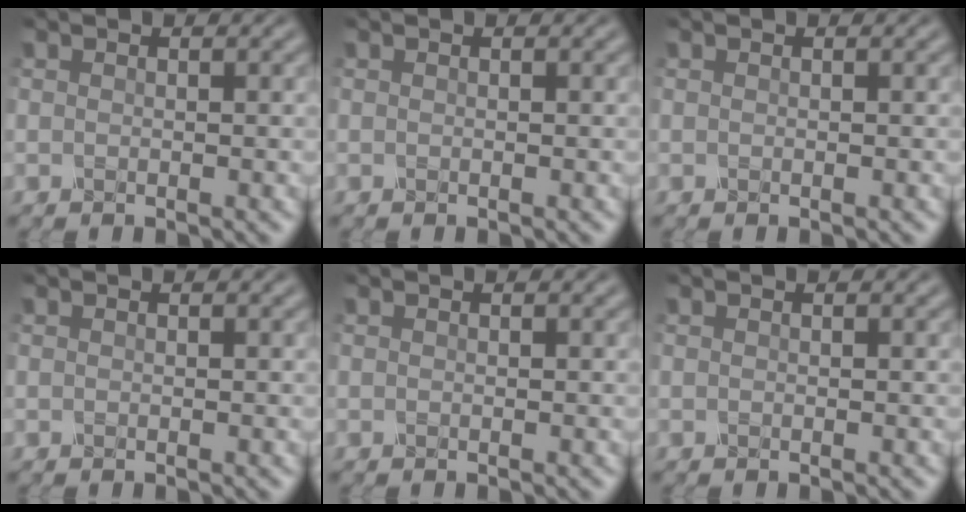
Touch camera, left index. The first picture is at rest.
{"total": 0.0}
{"total": 0.0}
{"total": 0.0}
{"total": 0.0}
{"total": 0.0}